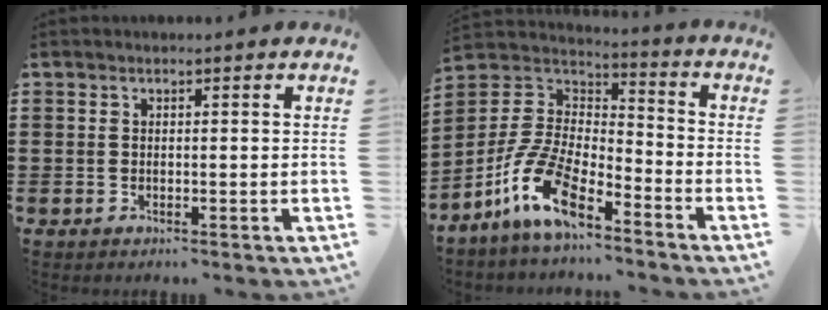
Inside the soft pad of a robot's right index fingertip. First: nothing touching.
{"total": 11.9, "force": [-7.9, 4.2, 7.8], "torque": [-0.189, 0.009, -0.158]}